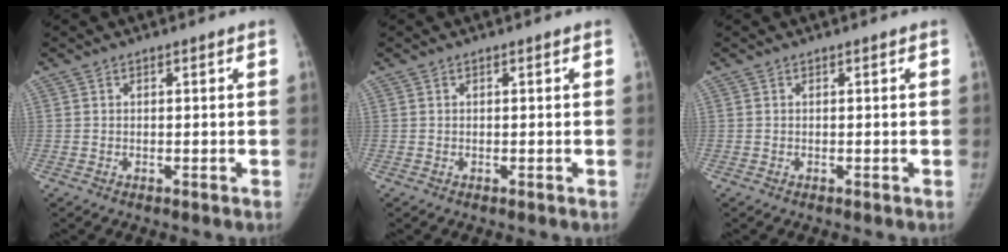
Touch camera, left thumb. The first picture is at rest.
{"total": 0.0}
{"total": 0.0}